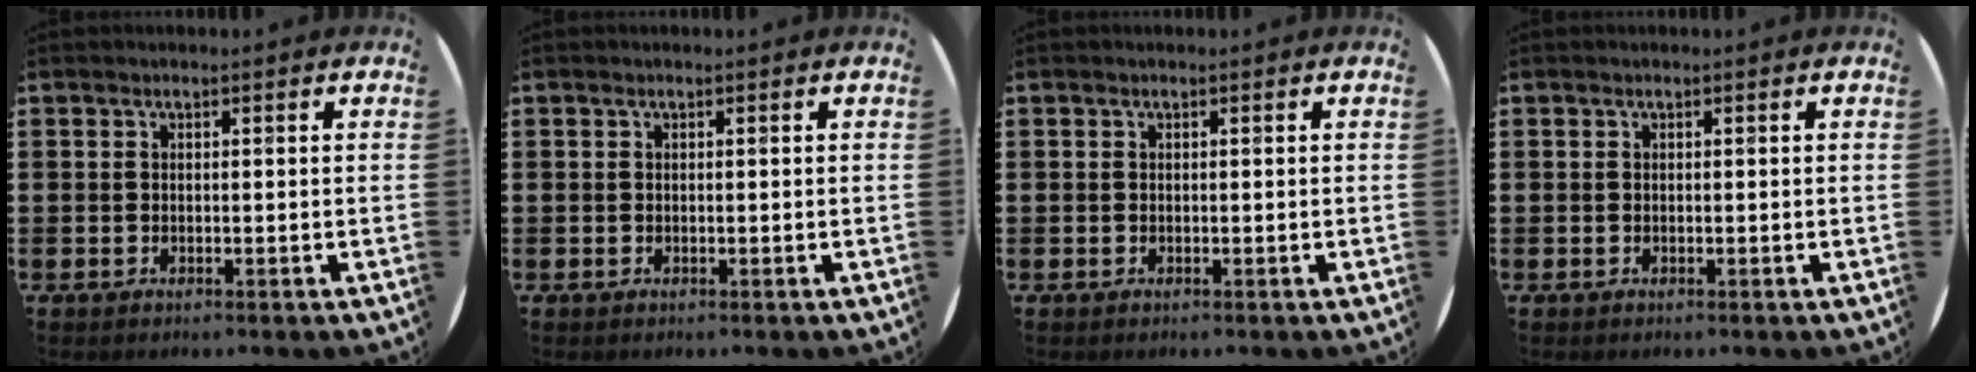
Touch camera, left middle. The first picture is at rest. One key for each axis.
{"total": 0.0}
{"total": 0.0}
{"total": 0.0}